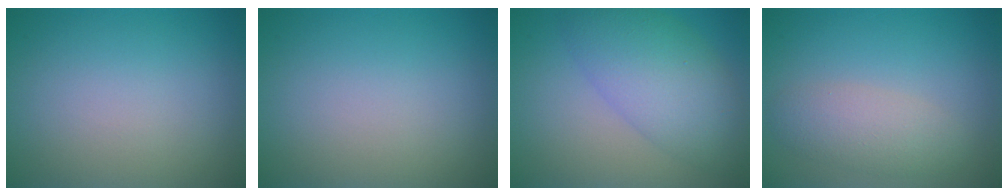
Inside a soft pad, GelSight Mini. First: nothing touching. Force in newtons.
{"total": 0.0}
{"total": 4.8, "press": 4.8, "slide": 0.2}
{"total": 2.9, "press": 2.9, "slide": 0.2}